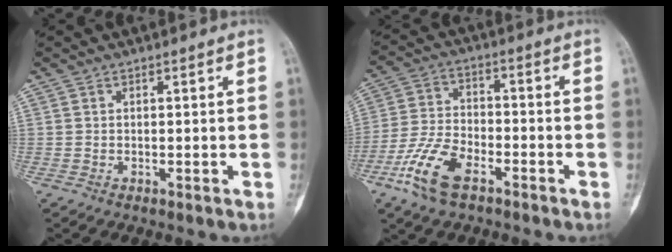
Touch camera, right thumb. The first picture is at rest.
{"total": 11.1, "force": [-6.3, 5.1, 7.6], "torque": [-0.162, 0.019, -0.126]}